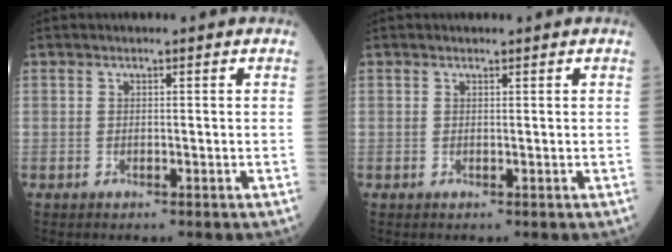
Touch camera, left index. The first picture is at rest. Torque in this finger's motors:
{"motor_torque": [-0.02, 0.05, -0.04, -0.01]}